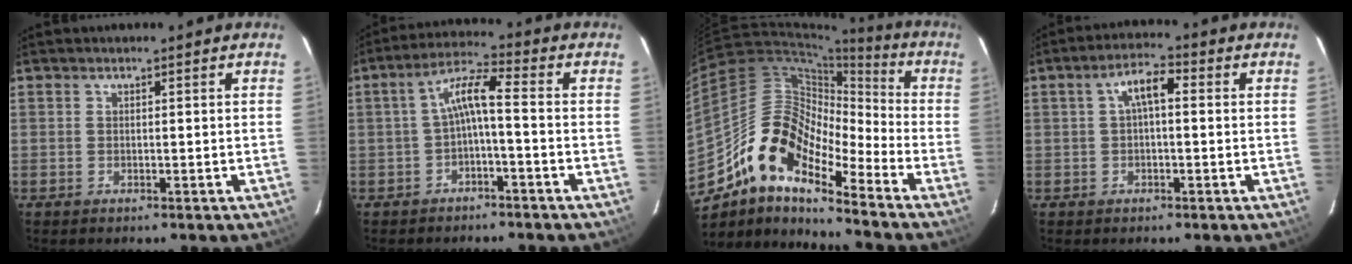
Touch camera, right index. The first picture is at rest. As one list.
[{"total": 5.7, "force": [-1.5, 0.8, 5.4], "torque": [-0.123, 0.018, -0.027]}, {"total": 15.6, "force": [-11.0, 5.2, 9.8], "torque": [-0.160, 0.006, -0.224]}, {"total": 4.6, "force": [0.5, 1.9, 4.2], "torque": [-0.079, 0.017, 0.010]}]